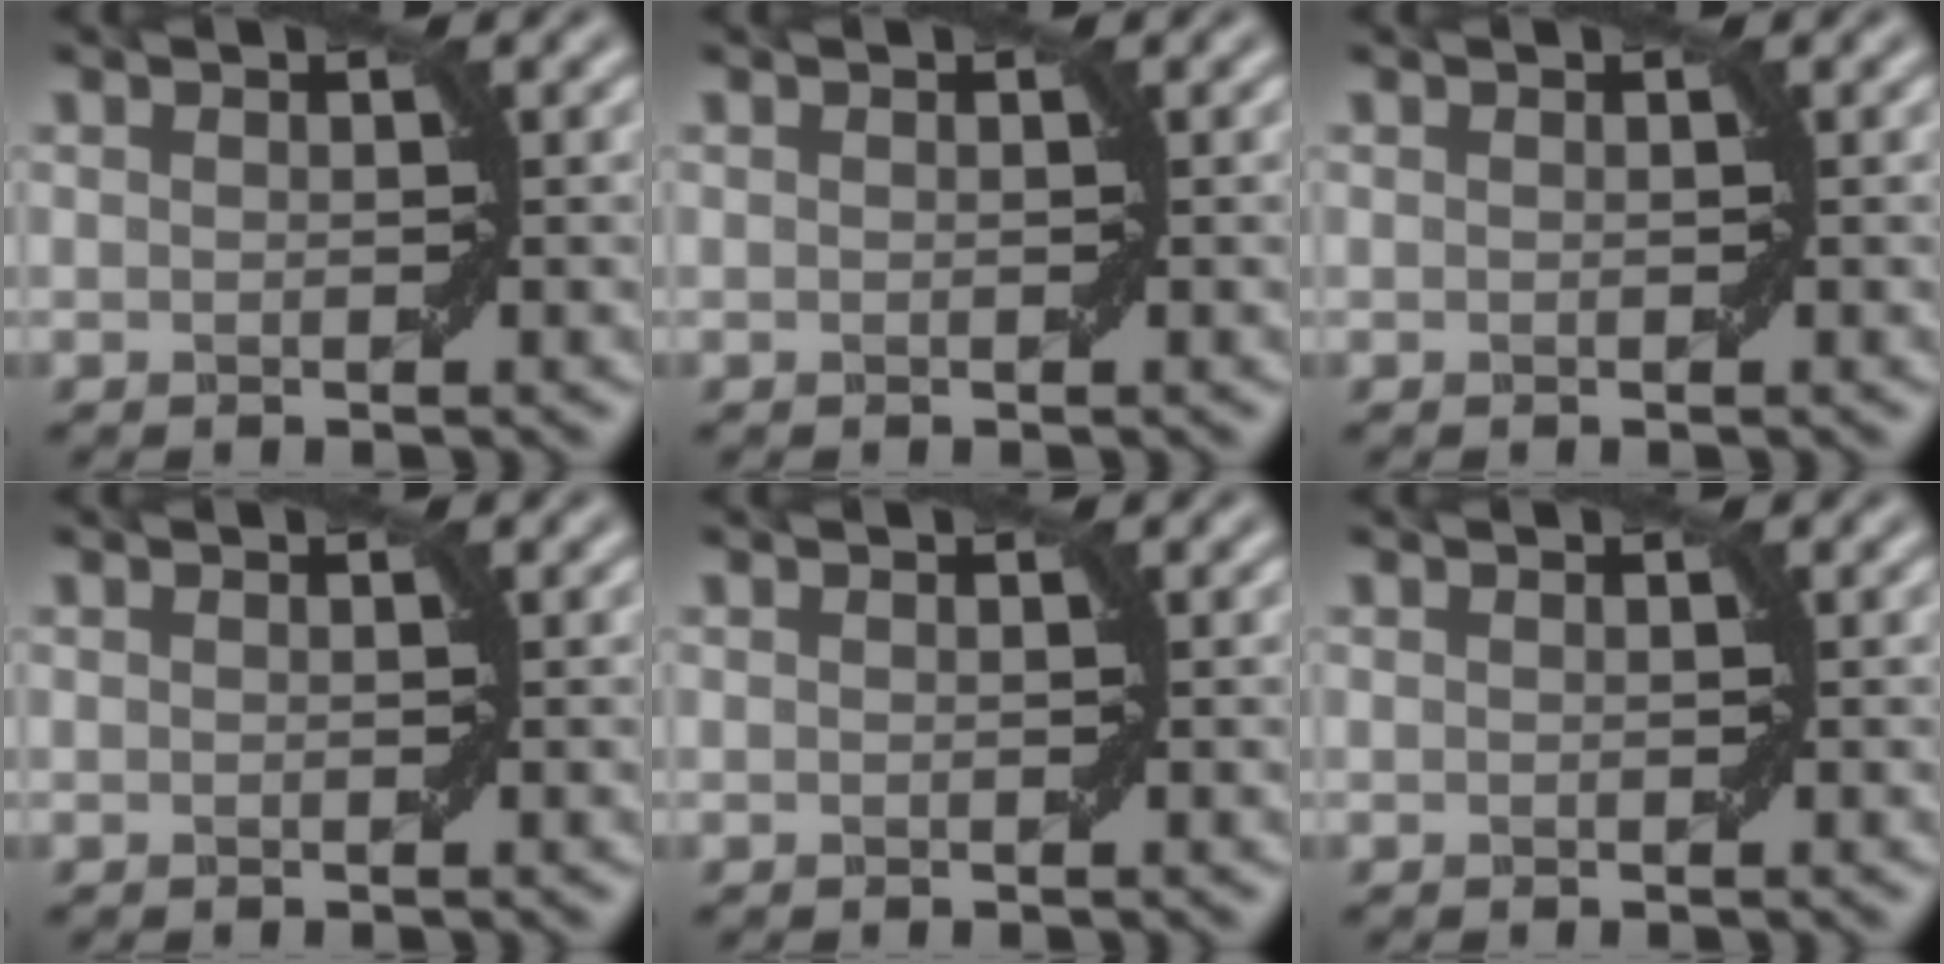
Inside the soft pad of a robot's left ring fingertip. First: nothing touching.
{"total": 0.0}
{"total": 0.0}
{"total": 0.0}
{"total": 0.0}
{"total": 0.0}